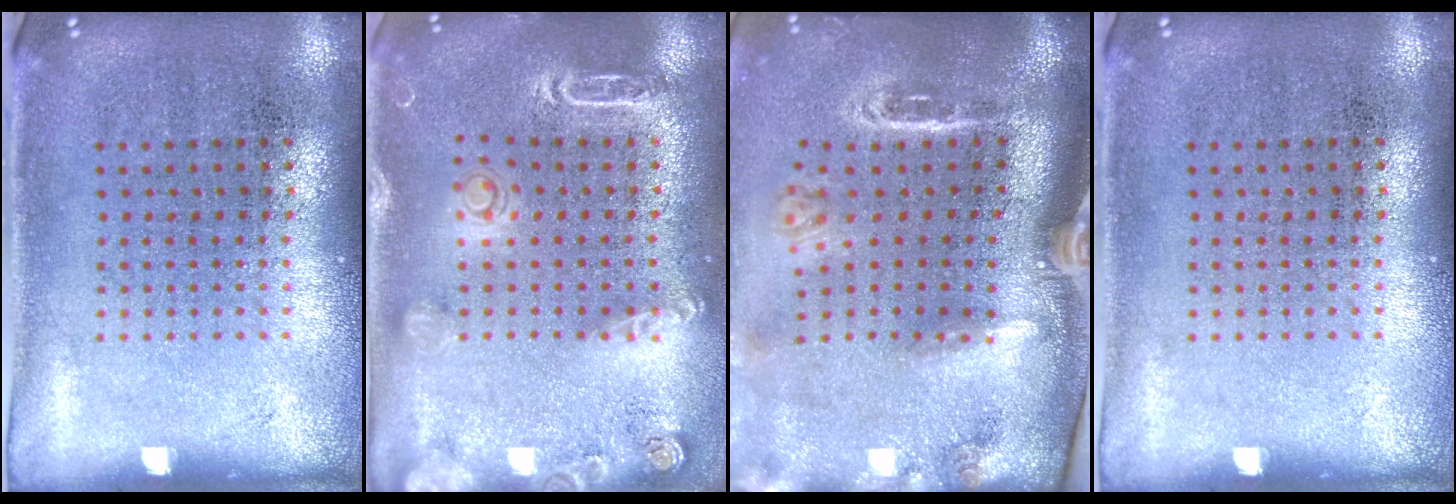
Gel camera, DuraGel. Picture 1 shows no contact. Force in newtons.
{"total": 1.9, "press": 1.9, "slide": 0.5}
{"total": 3.3, "press": 2.2, "slide": 2.4}
{"total": 0.0}